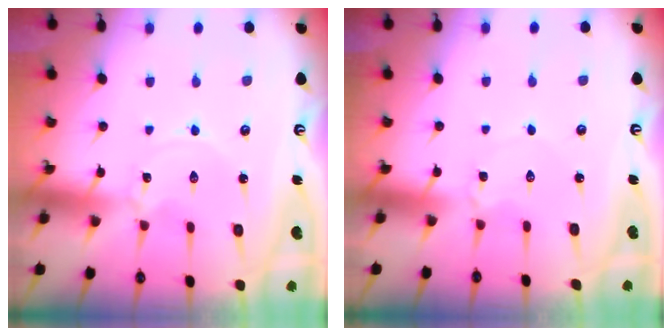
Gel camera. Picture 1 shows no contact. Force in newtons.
{"total": 2.1, "press": 2.1, "slide": 0.2}